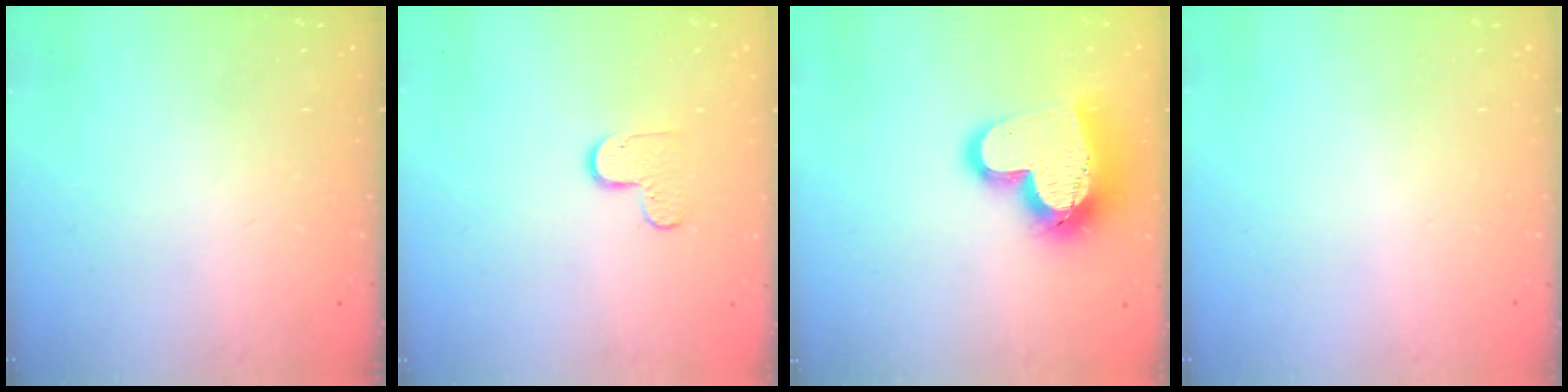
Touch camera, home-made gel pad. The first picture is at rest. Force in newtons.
{"total": 5.1, "press": 5.0, "slide": 0.5}
{"total": 17.4, "press": 17.4, "slide": 1.3}
{"total": 0.0}